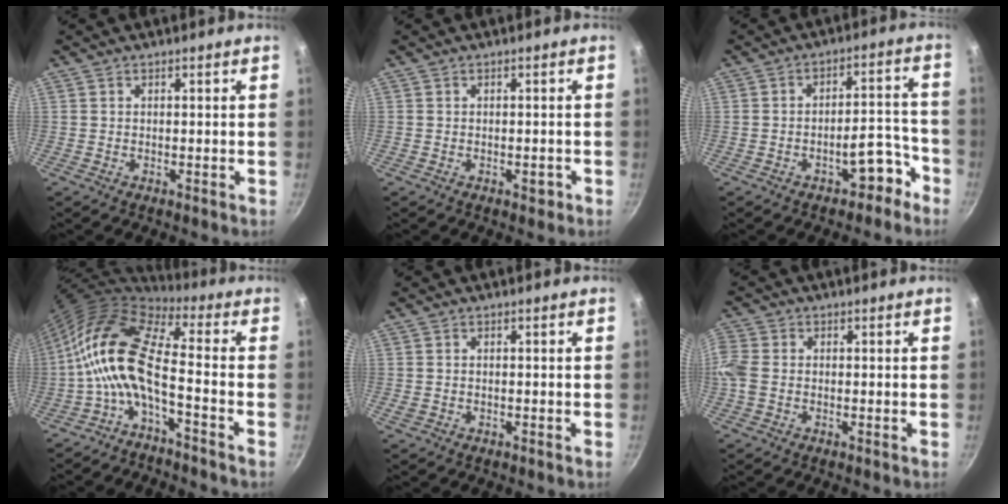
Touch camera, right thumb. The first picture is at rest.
{"total": 1.5, "force": [-0.7, 0.9, 0.9], "torque": [-0.004, 0.012, -0.005]}
{"total": 7.6, "force": [-4.5, 3.8, 4.9], "torque": [-0.026, 0.066, -0.046]}
{"total": 12.7, "force": [-3.3, 4.6, 11.4], "torque": [-0.233, 0.045, -0.078]}
{"total": 1.1, "force": [-0.4, 0.9, 0.6], "torque": [-0.011, 0.001, -0.004]}
{"total": 4.3, "force": [-0.8, 3.3, 2.6], "torque": [-0.061, 0.004, -0.026]}